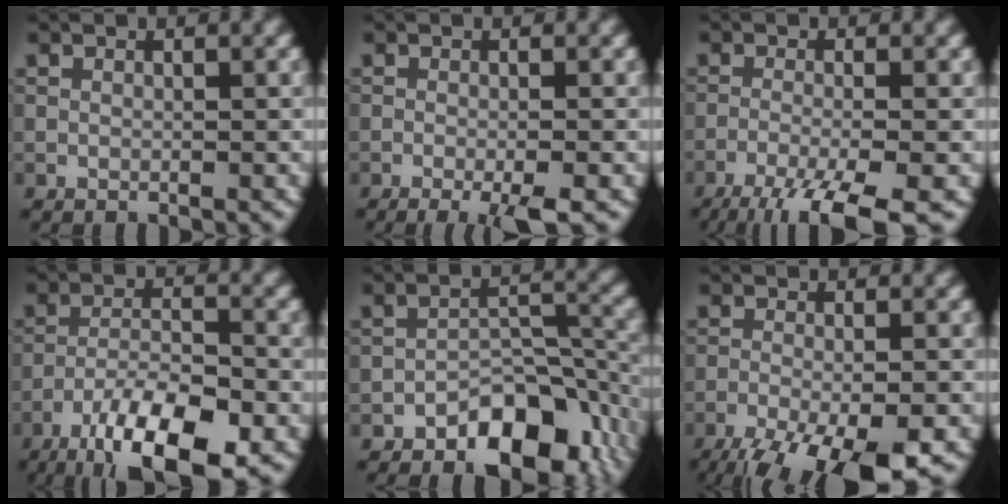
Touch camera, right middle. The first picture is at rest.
{"total": 3.3, "force": [-1.8, 0.5, 2.7], "torque": [-0.040, 0.000, -0.034]}
{"total": 7.2, "force": [-4.5, 1.4, 5.3], "torque": [-0.081, -0.008, -0.087]}
{"total": 11.0, "force": [-7.1, 3.3, 7.7], "torque": [-0.137, -0.008, -0.127]}
{"total": 8.0, "force": [-4.6, 4.1, 5.1], "torque": [-0.058, 0.000, -0.073]}
{"total": 10.4, "force": [-7.2, 2.7, 6.9], "torque": [-0.125, -0.042, -0.109]}